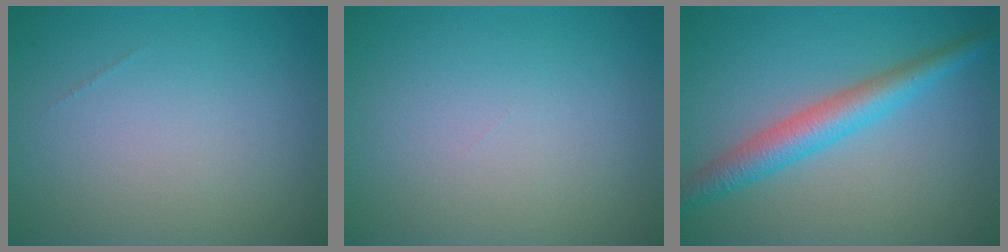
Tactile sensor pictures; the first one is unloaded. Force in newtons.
{"total": 0.0}
{"total": 4.3, "press": 4.3, "slide": 0.0}